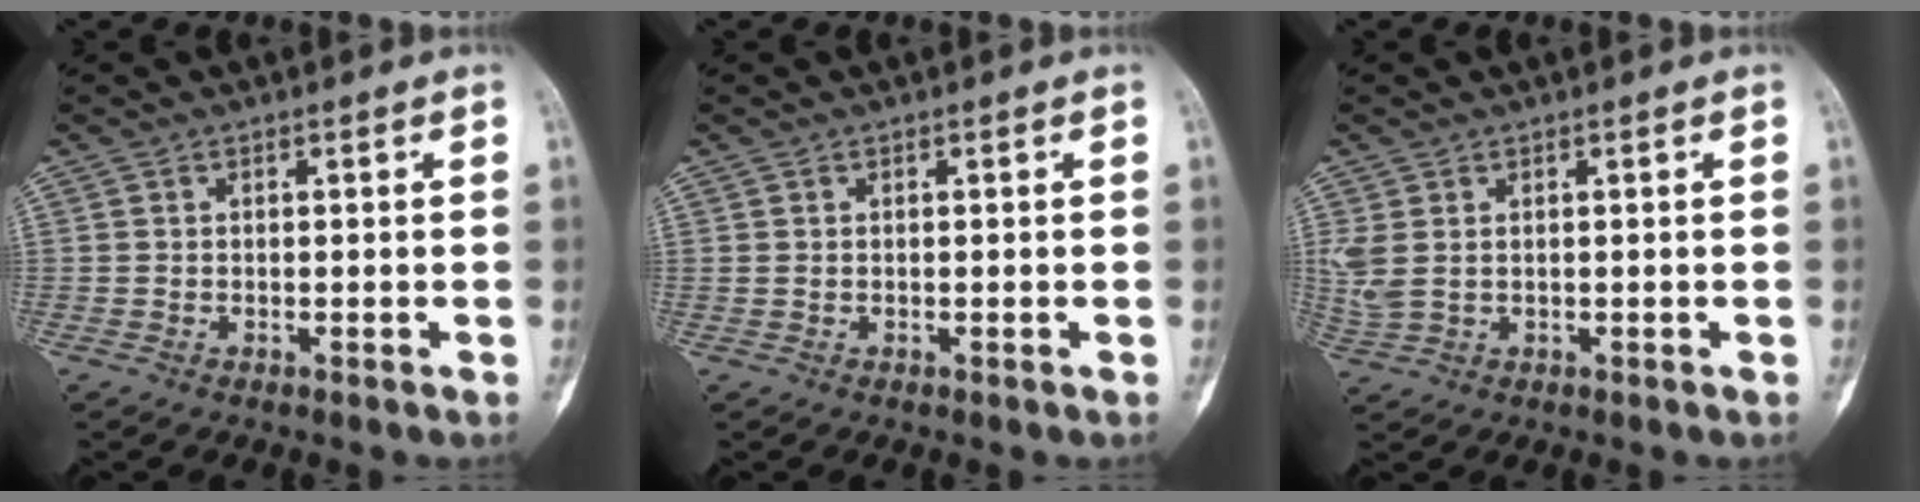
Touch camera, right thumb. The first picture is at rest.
{"total": 0.0}
{"total": 3.7, "force": [0.9, 2.2, 2.9], "torque": [-0.083, 0.002, 0.027]}